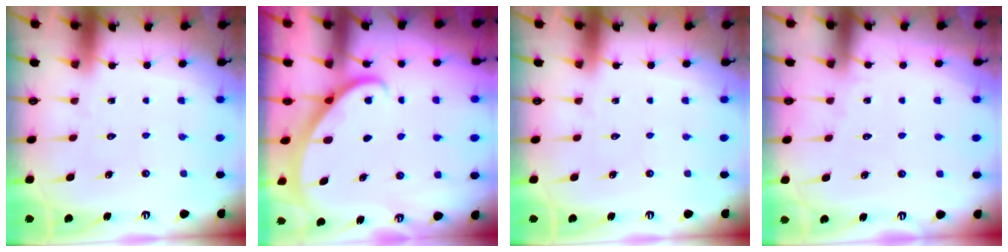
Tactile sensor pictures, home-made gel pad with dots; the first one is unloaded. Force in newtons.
{"total": 1.9, "press": 1.9, "slide": 0.2}
{"total": 0.0}
{"total": 1.8, "press": 1.7, "slide": 0.3}